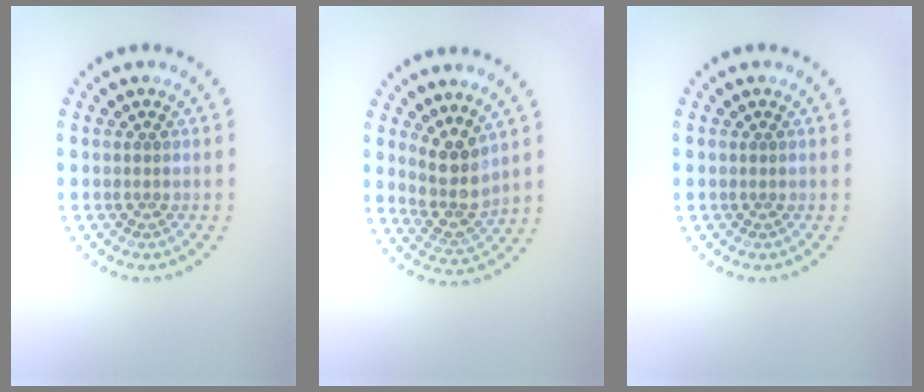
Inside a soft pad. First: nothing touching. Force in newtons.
{"total": 3.6, "press": 2.9, "slide": 2.1}
{"total": 0.0}